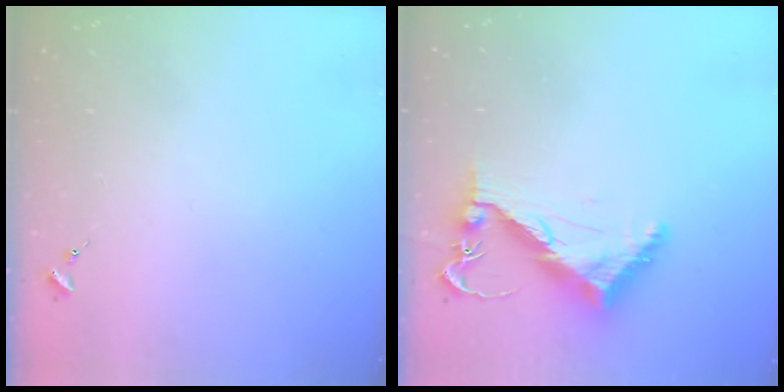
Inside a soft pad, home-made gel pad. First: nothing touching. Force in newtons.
{"total": 9.7, "press": 9.6, "slide": 1.4}